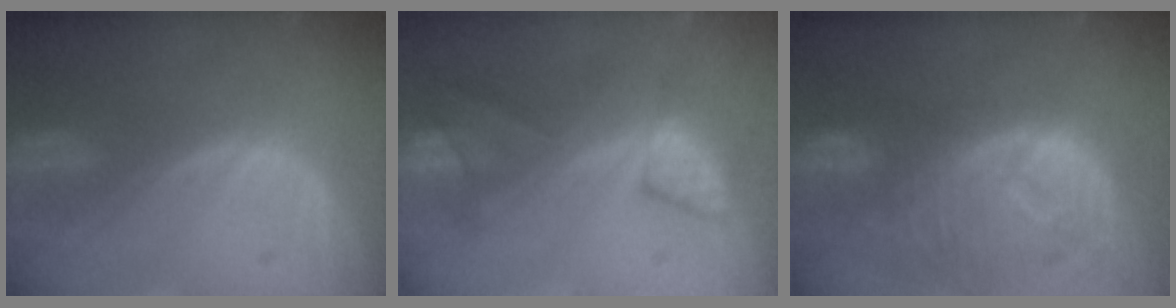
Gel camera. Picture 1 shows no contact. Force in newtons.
{"total": 7.6, "press": 7.5, "slide": 1.5}
{"total": 11.9, "press": 10.2, "slide": 6.2}